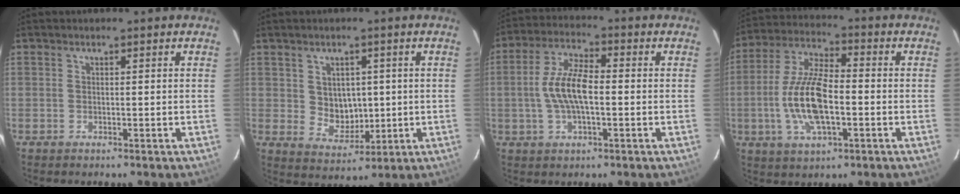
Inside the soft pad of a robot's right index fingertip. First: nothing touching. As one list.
[{"total": 6.4, "force": [0.9, 5.5, 3.2], "torque": [-0.055, 0.002, 0.032]}, {"total": 9.1, "force": [-0.8, 3.5, 8.4], "torque": [-0.171, 0.010, -0.015]}, {"total": 13.8, "force": [-2.8, 5.4, 12.4], "torque": [-0.259, 0.001, -0.053]}]